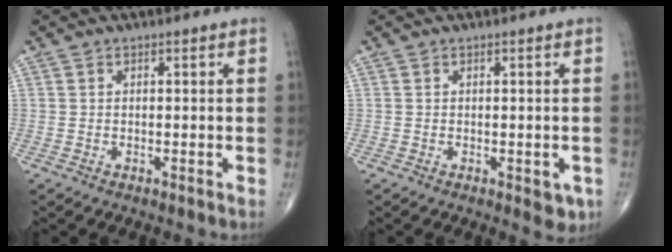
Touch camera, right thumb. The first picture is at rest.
{"total": 3.0, "force": [-0.9, 1.5, 2.4], "torque": [-0.009, -0.003, -0.008]}